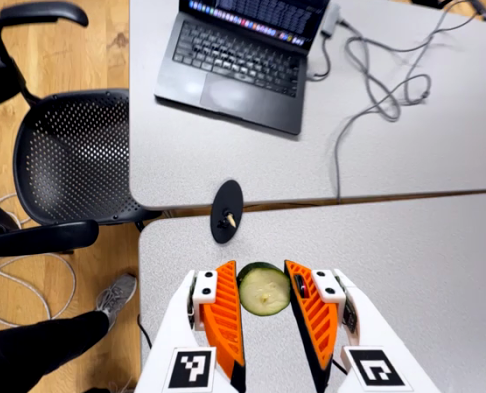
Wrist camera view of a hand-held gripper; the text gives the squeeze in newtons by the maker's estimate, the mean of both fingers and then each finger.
{"total": 8.6, "left": 8.8, "right": 8.3}